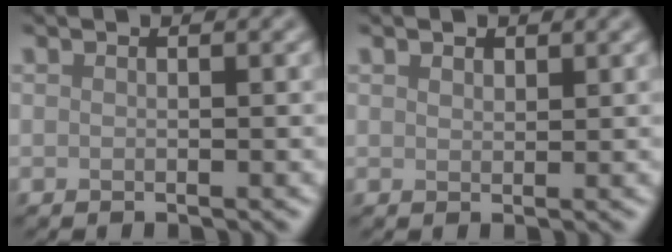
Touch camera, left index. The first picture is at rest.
{"total": 1.0, "force": [0.8, 0.4, 0.2], "torque": [-0.006, 0.001, 0.015]}